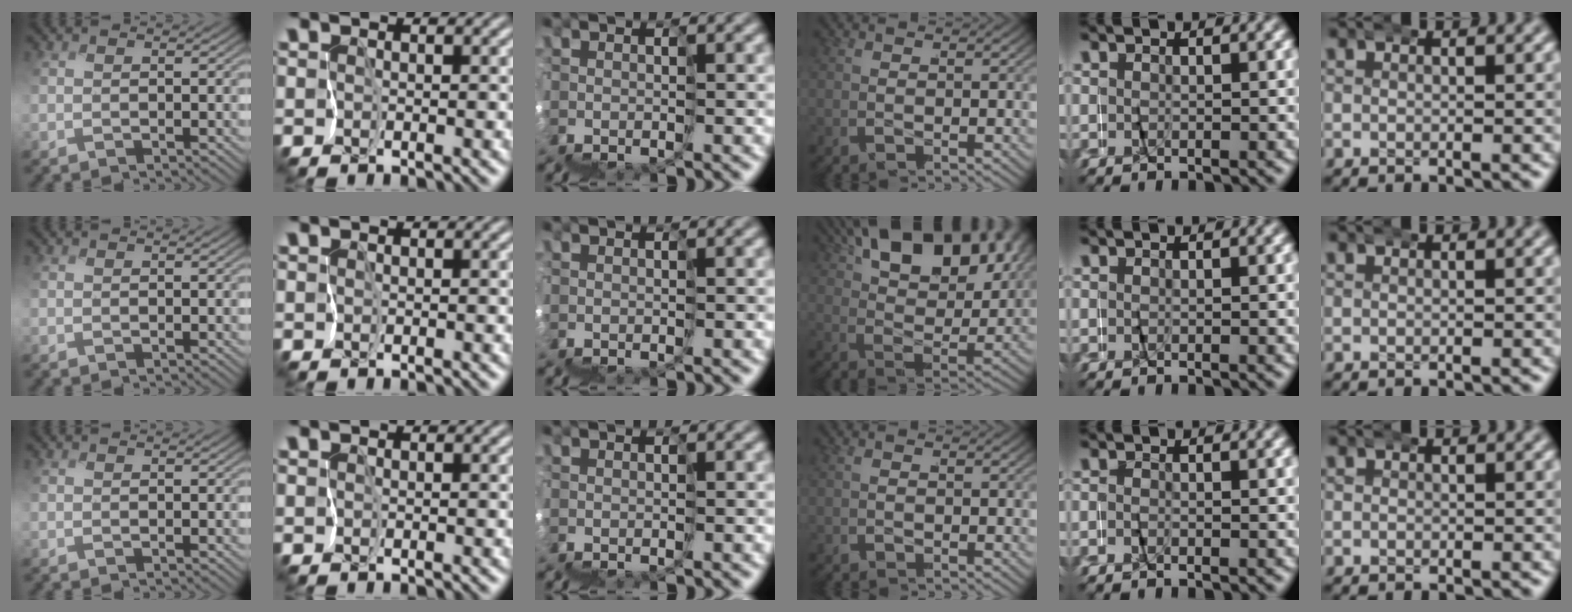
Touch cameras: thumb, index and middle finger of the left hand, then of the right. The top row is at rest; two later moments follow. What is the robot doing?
{"motion": "wrap", "object": "napkin"}